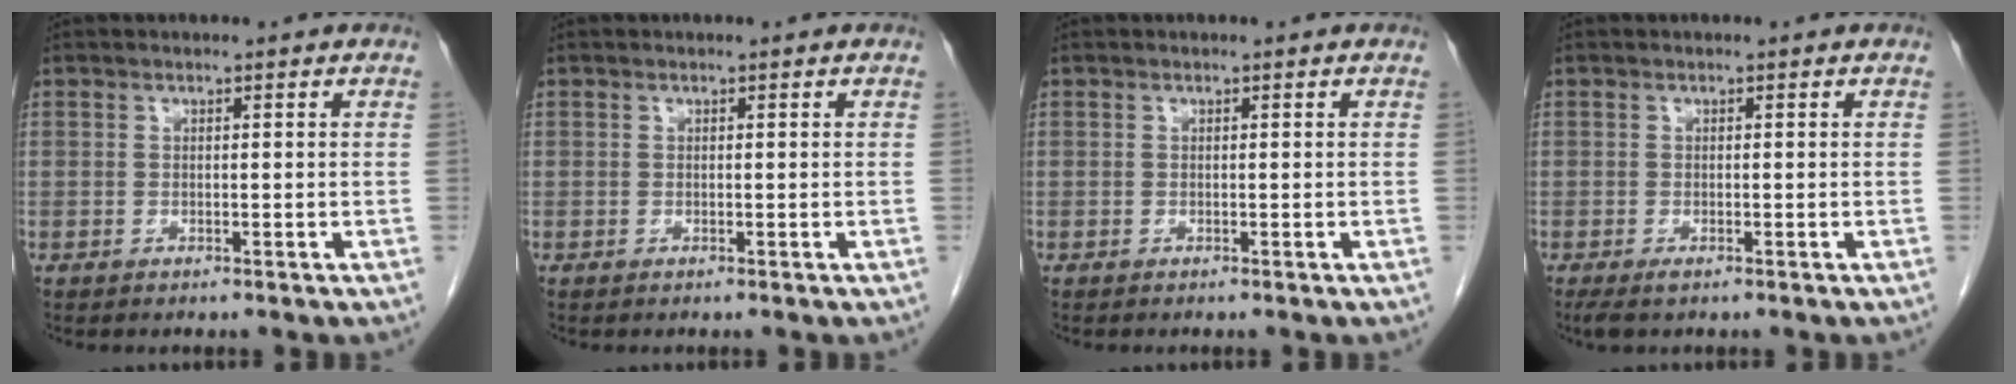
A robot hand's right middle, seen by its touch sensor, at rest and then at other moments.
{"total": 0.0}
{"total": 0.0}
{"total": 1.8, "force": [-1.2, 0.6, 1.2], "torque": [-0.023, -0.007, -0.015]}